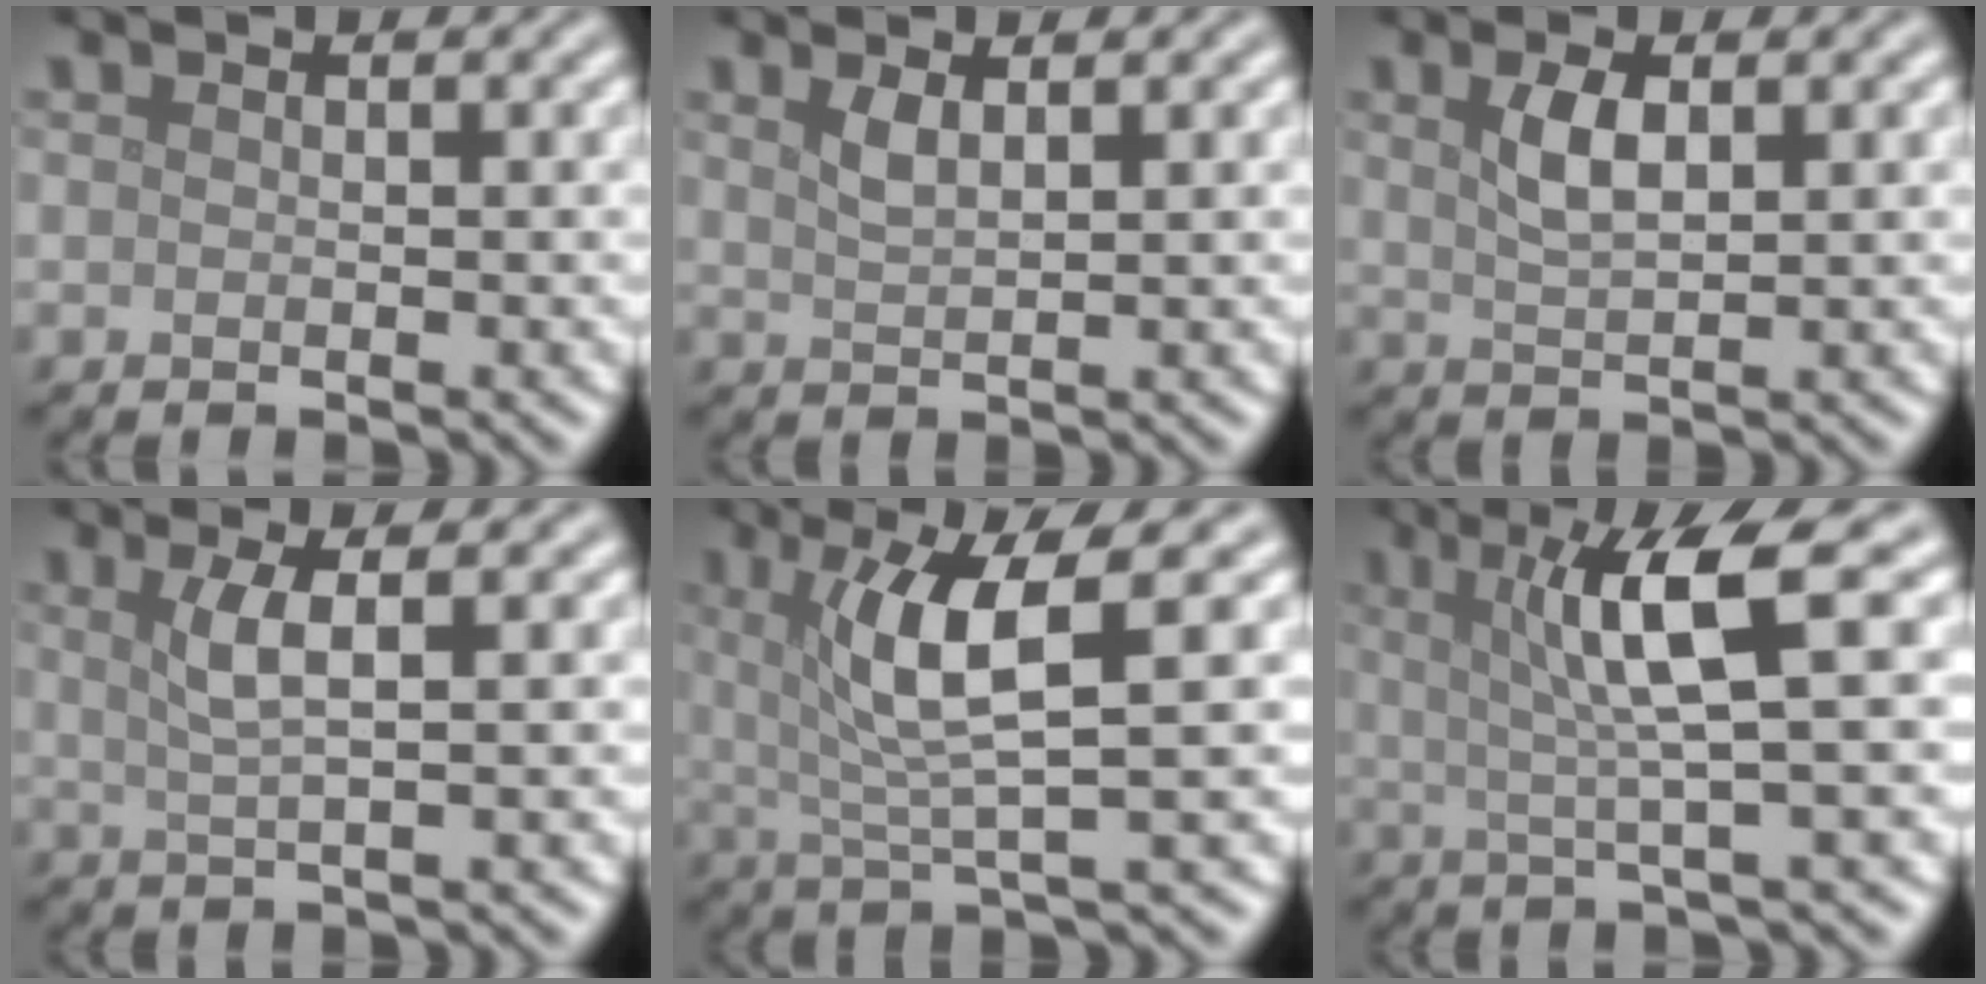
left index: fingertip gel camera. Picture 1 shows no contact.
{"total": 1.6, "force": [1.0, 0.5, 1.2], "torque": [-0.026, 0.000, 0.021]}
{"total": 2.6, "force": [1.0, 1.0, 2.2], "torque": [-0.047, 0.002, 0.021]}
{"total": 2.8, "force": [0.9, 0.6, 2.6], "torque": [-0.046, 0.000, 0.016]}
{"total": 6.0, "force": [1.6, 1.0, 5.7], "torque": [-0.104, 0.002, 0.031]}
{"total": 6.2, "force": [1.4, 0.8, 6.0], "torque": [-0.104, 0.006, 0.026]}